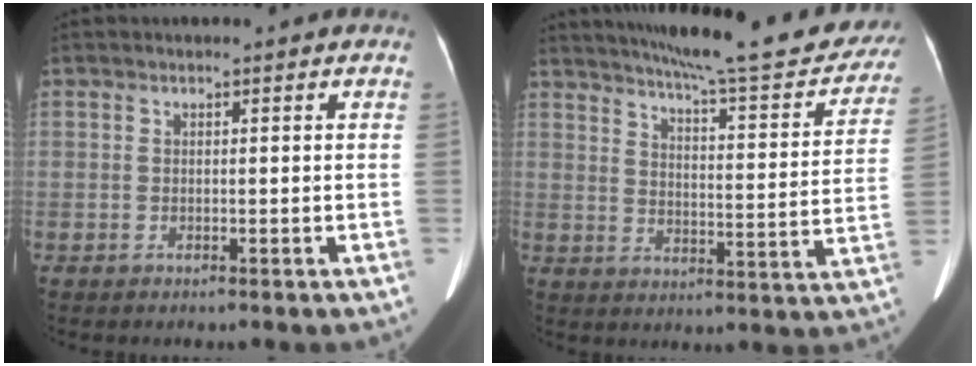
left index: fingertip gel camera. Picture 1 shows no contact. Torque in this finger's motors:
{"motor_torque": [0.32, -0.74, 0.25, 0.10]}